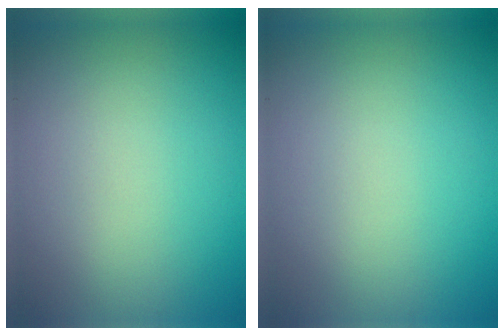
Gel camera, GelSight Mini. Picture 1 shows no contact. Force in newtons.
{"total": 0.0}